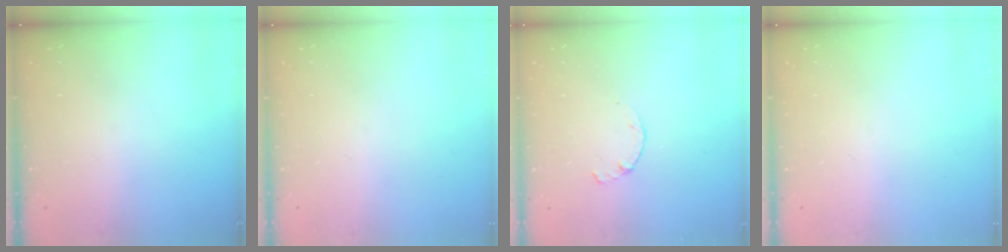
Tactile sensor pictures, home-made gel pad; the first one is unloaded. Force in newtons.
{"total": 0.0}
{"total": 0.9, "press": 0.8, "slide": 0.3}
{"total": 0.0}